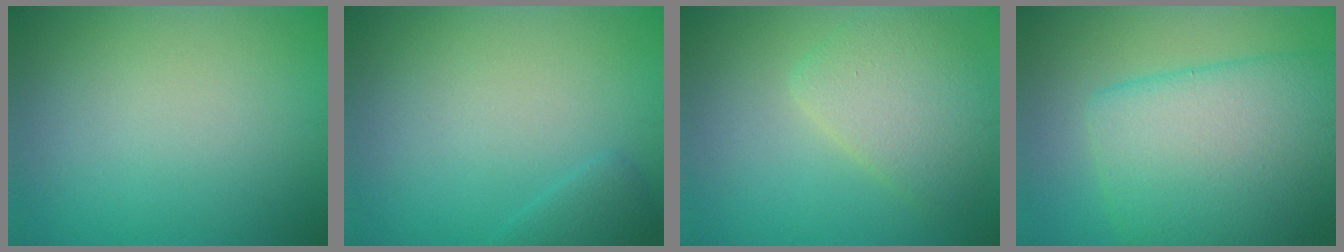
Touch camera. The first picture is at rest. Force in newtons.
{"total": 1.4, "press": 1.4, "slide": 0.1}
{"total": 4.5, "press": 4.5, "slide": 0.3}
{"total": 11.2, "press": 11.2, "slide": 0.4}